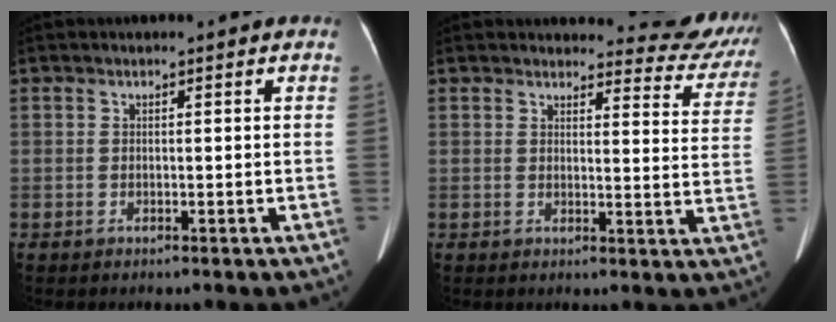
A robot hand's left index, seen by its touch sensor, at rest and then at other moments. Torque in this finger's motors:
{"motor_torque": [0.63, -0.67, 0.00, 0.01]}